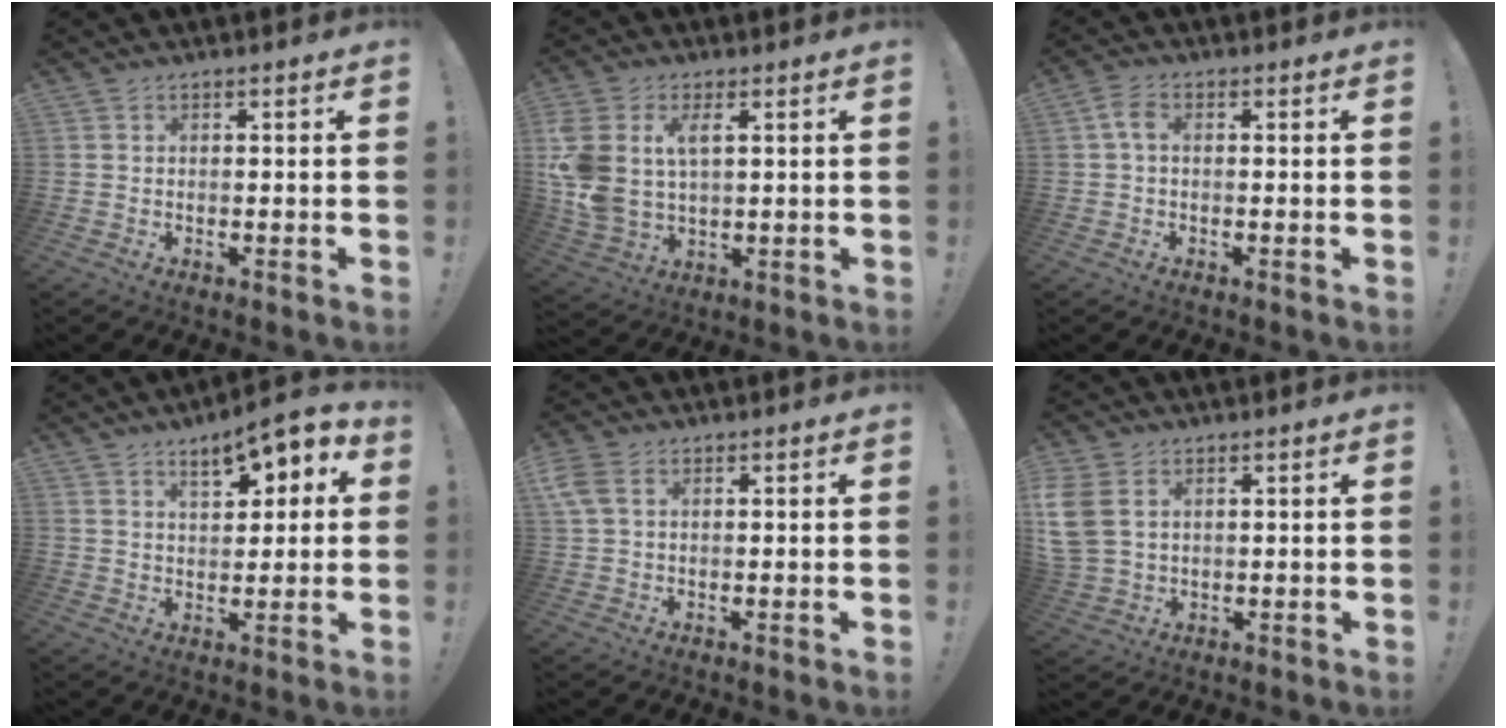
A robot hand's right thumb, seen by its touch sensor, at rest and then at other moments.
{"total": 9.9, "force": [3.6, 6.3, 6.7], "torque": [-0.143, -0.014, 0.070]}
{"total": 3.4, "force": [0.4, 1.9, 2.9], "torque": [-0.057, 0.010, 0.010]}
{"total": 9.3, "force": [4.9, 4.1, 6.7], "torque": [-0.091, -0.024, 0.082]}
{"total": 4.5, "force": [1.7, 2.6, 3.2], "torque": [-0.071, 0.002, 0.036]}
{"total": 8.3, "force": [3.1, 5.7, 5.0], "torque": [-0.103, -0.010, 0.065]}